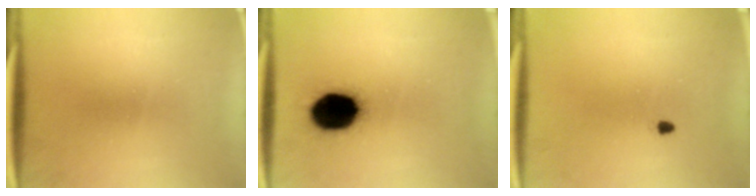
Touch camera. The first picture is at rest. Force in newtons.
{"total": 15.6}
{"total": 0.8}